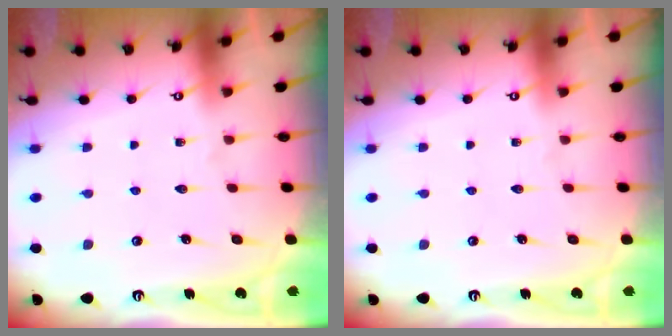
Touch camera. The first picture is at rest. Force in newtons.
{"total": 0.0}